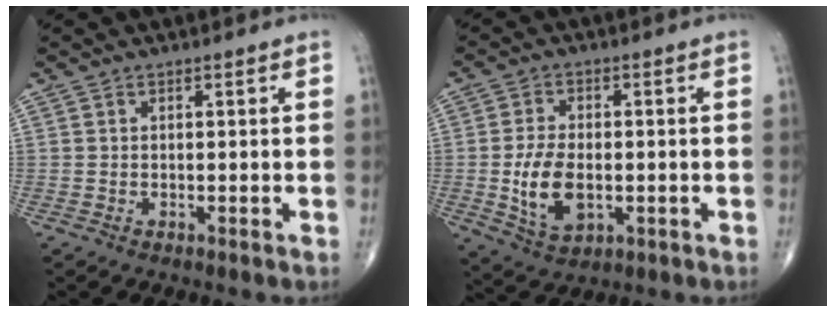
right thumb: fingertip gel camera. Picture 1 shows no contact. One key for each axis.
{"total": 9.5, "fx": -1.4, "fy": 5.6, "fz": 7.6, "tx": -0.135, "ty": -0.004, "tz": -0.019}